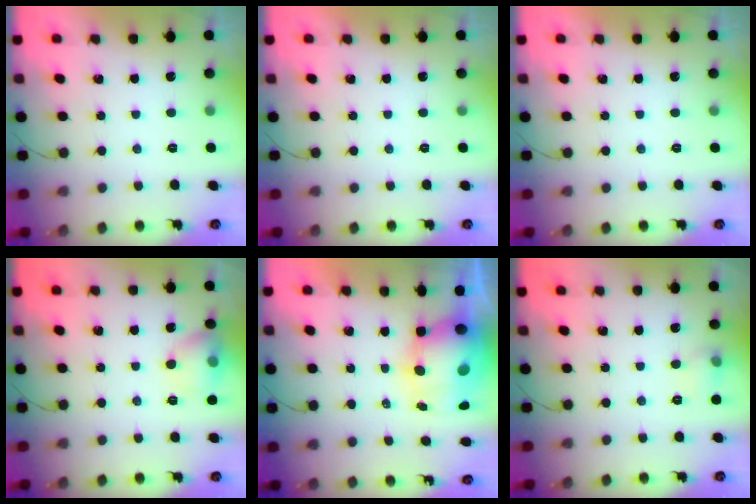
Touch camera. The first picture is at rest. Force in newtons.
{"total": 0.0}
{"total": 0.0}
{"total": 9.3, "press": 9.1, "slide": 1.9}
{"total": 13.5, "press": 13.1, "slide": 3.4}
{"total": 5.5, "press": 5.4, "slide": 1.4}